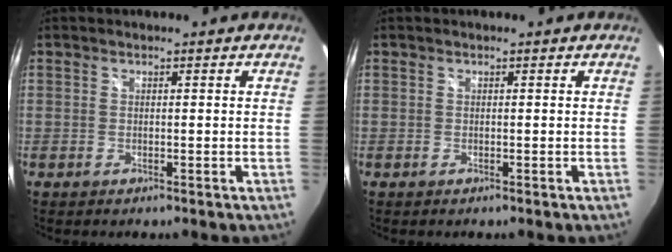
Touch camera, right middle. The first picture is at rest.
{"total": 0.0}